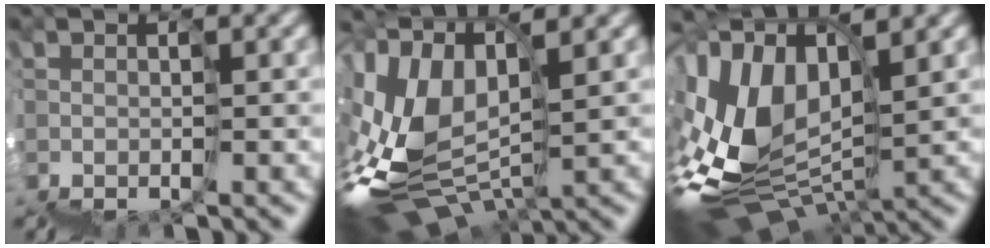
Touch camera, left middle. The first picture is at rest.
{"total": 8.1, "force": [2.6, 4.3, 6.4], "torque": [-0.176, 0.040, 0.045]}
{"total": 9.9, "force": [2.7, 5.3, 7.9], "torque": [-0.186, 0.032, 0.048]}